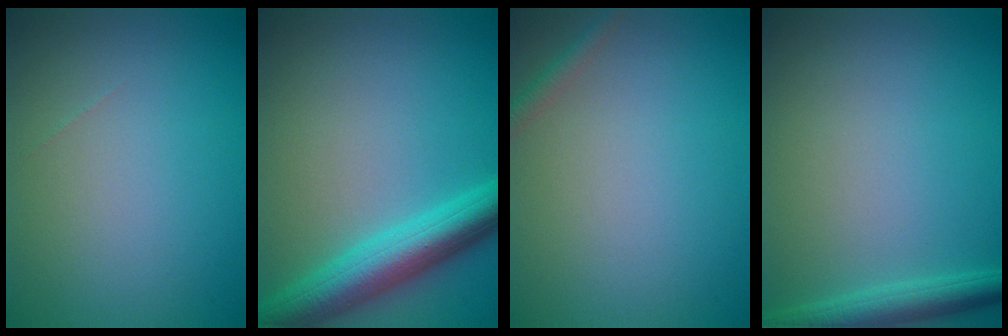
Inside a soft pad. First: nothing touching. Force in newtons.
{"total": 6.3, "press": 6.3, "slide": 0.3}
{"total": 1.2, "press": 1.2, "slide": 0.0}
{"total": 3.0, "press": 3.0, "slide": 0.2}